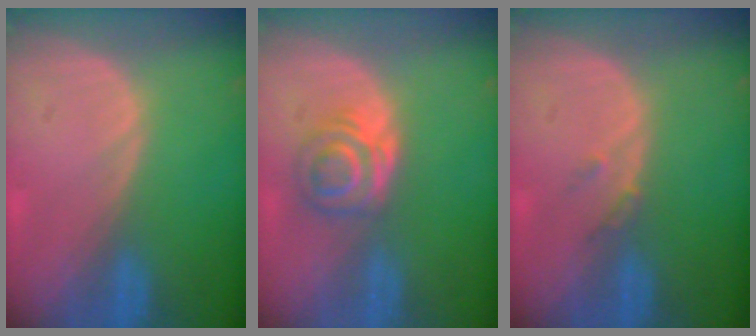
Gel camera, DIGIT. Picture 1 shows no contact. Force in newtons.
{"total": 5.2, "press": 4.8, "slide": 2.1}
{"total": 1.5, "press": 1.3, "slide": 0.7}